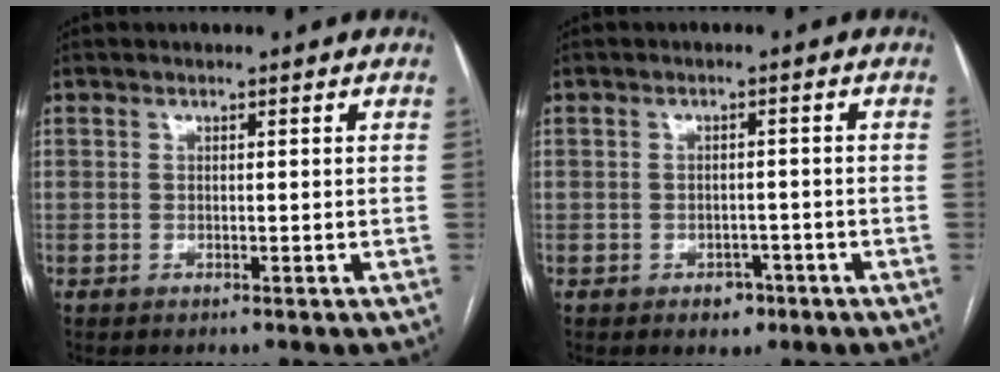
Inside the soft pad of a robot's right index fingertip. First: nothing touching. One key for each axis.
{"total": 2.8, "fx": -1.6, "fy": 2.0, "fz": 1.2, "tx": -0.009, "ty": 0.007, "tz": -0.014}